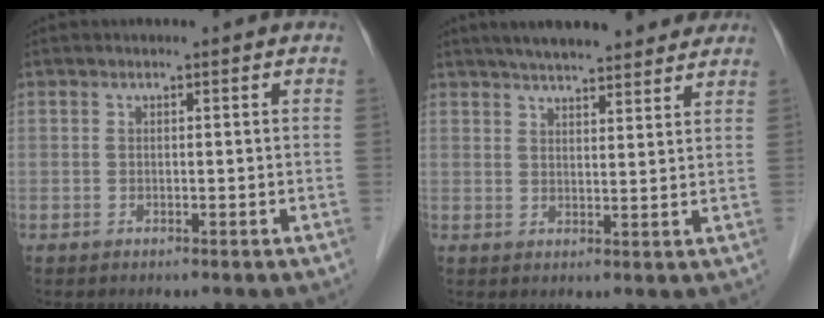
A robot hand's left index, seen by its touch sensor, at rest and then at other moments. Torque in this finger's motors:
{"motor_torque": [0.03, -0.35, 0.13, 0.03]}